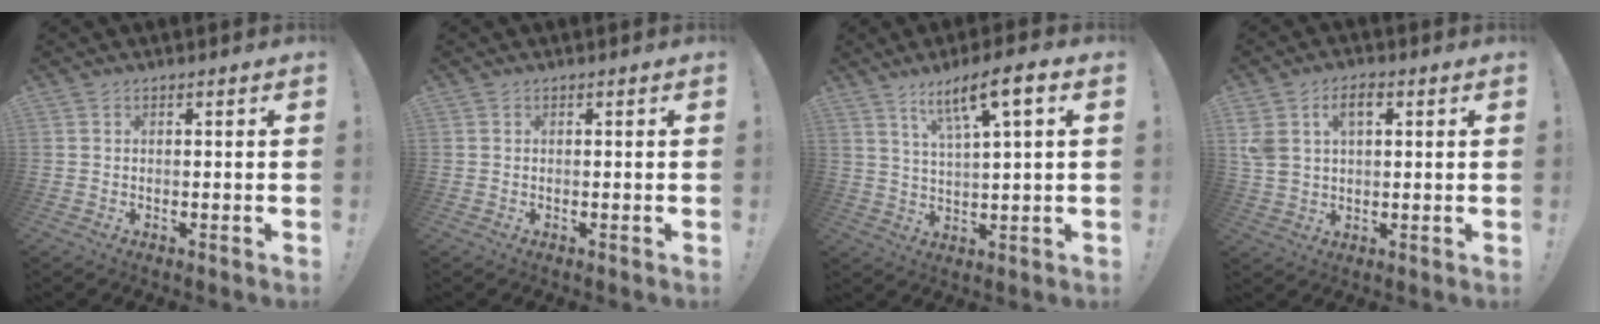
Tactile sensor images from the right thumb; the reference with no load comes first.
{"total": 0.0}
{"total": 9.7, "force": [4.9, 1.4, 8.2], "torque": [-0.137, -0.018, 0.077]}
{"total": 7.6, "force": [3.0, 5.0, 4.9], "torque": [-0.093, 0.002, 0.054]}